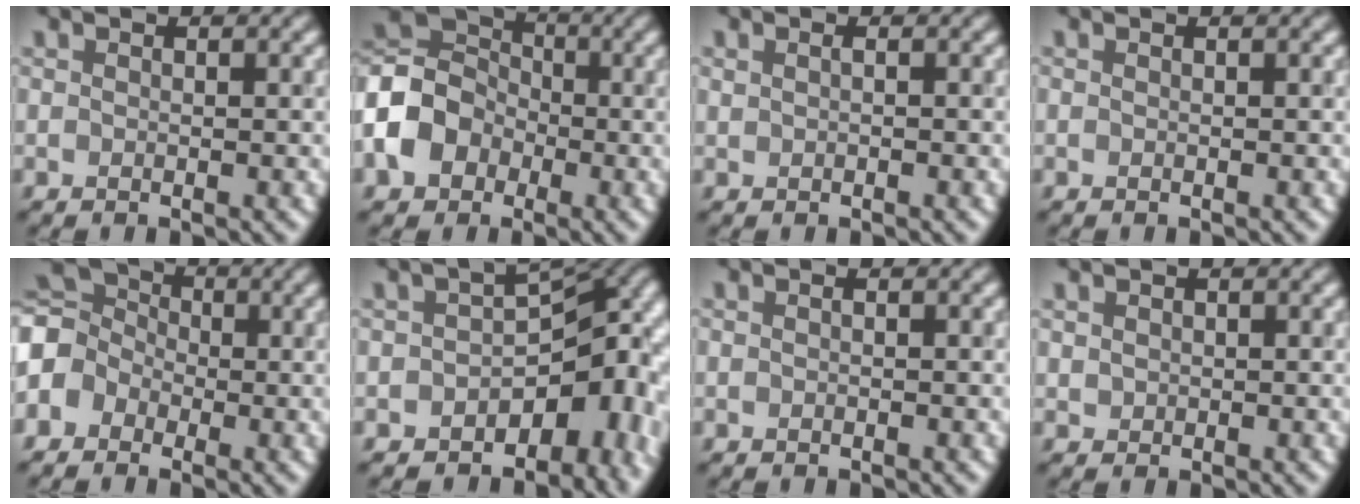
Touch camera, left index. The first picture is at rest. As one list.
[{"total": 7.3, "force": [-2.4, 5.9, 3.7], "torque": [-0.086, 0.005, -0.064]}, {"total": 0.6, "force": [-0.1, 0.5, 0.3], "torque": [-0.009, 0.000, -0.001]}, {"total": 0.0}, {"total": 6.0, "force": [-1.1, 5.3, 2.7], "torque": [-0.061, 0.017, -0.045]}, {"total": 9.1, "force": [-3.1, 5.8, 6.4], "torque": [-0.047, -0.009, -0.046]}, {"total": 0.0}, {"total": 0.8, "force": [0.3, 0.7, 0.1], "torque": [-0.002, 0.001, 0.007]}]